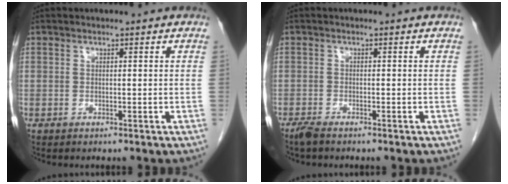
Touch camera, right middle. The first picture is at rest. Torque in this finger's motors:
{"motor_torque": [0.05, -0.01, -0.03, 0.00]}